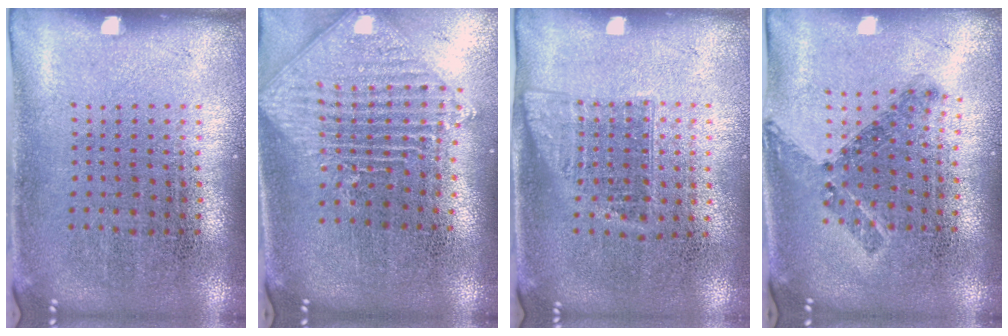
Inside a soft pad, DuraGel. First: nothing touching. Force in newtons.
{"total": 2.3, "press": 1.8, "slide": 1.4}
{"total": 1.1, "press": 0.9, "slide": 0.6}
{"total": 0.8, "press": 0.8, "slide": 0.3}